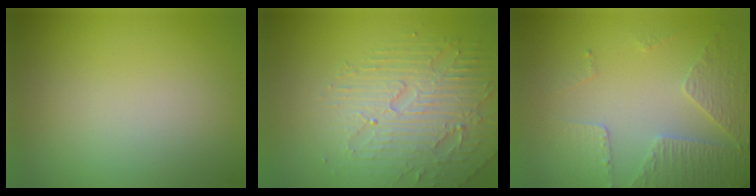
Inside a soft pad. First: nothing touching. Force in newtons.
{"total": 4.2, "press": 4.1, "slide": 0.7}
{"total": 4.4, "press": 3.3, "slide": 2.9}